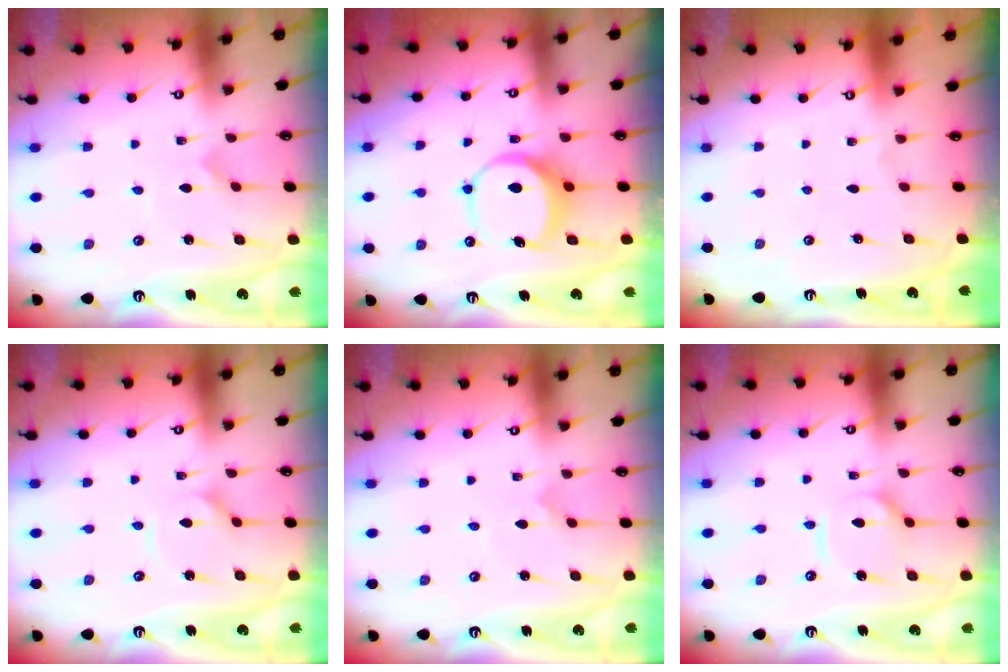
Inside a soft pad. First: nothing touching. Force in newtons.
{"total": 8.0, "press": 8.0, "slide": 0.4}
{"total": 0.0}
{"total": 1.8, "press": 1.8, "slide": 0.3}
{"total": 0.0}
{"total": 7.2, "press": 7.2, "slide": 0.8}